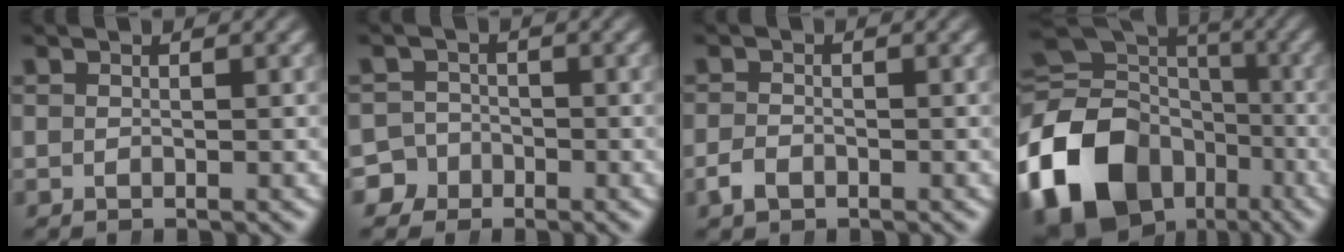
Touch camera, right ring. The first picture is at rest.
{"total": 5.6, "force": [-2.9, 4.7, 0.7], "torque": [-0.016, -0.021, -0.052]}
{"total": 1.6, "force": [-1.2, 0.9, 0.7], "torque": [-0.017, -0.009, -0.018]}
{"total": 16.8, "force": [-4.4, 13.3, 9.3], "torque": [-0.177, -0.057, -0.060]}